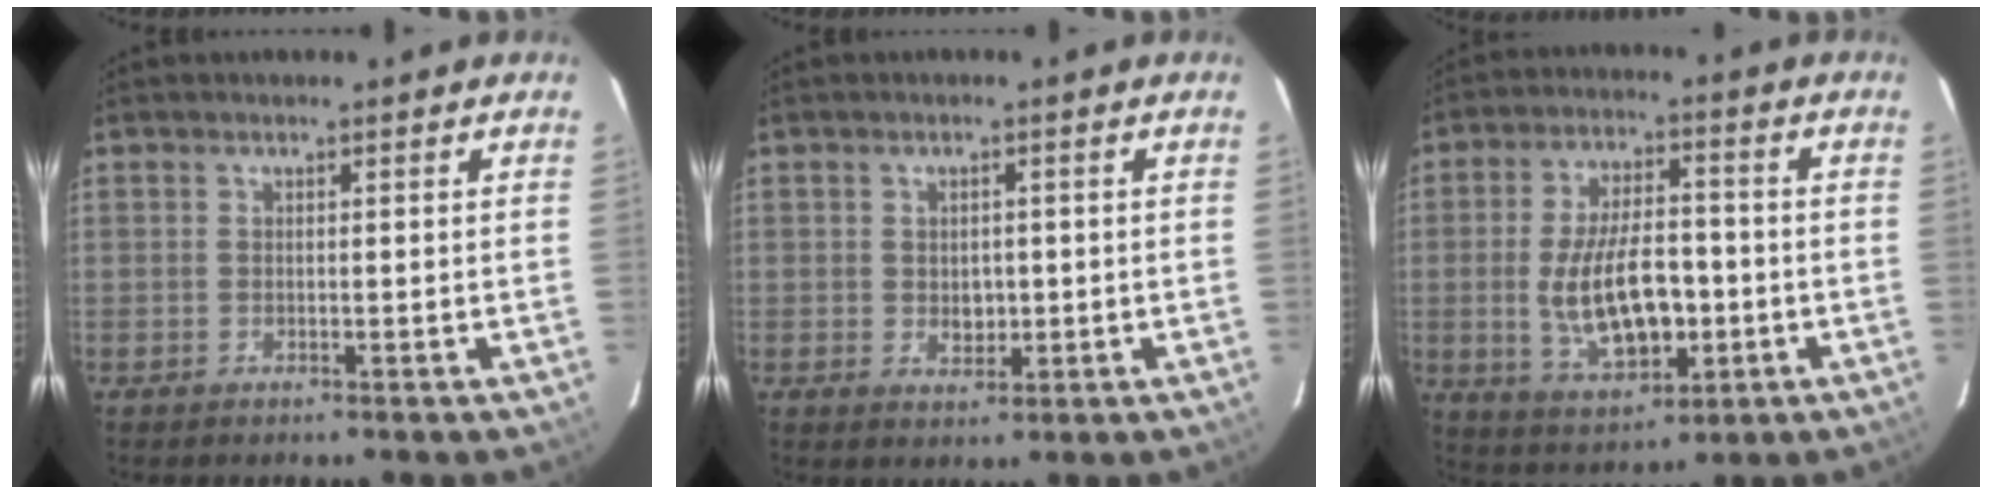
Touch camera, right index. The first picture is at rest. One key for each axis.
{"total": 3.2, "fx": -0.2, "fy": 2.6, "fz": 1.8, "tx": -0.029, "ty": -0.001, "tz": 0.001}
{"total": 14.4, "fx": -2.4, "fy": 6.9, "fz": 12.4, "tx": -0.241, "ty": -0.005, "tz": -0.025}